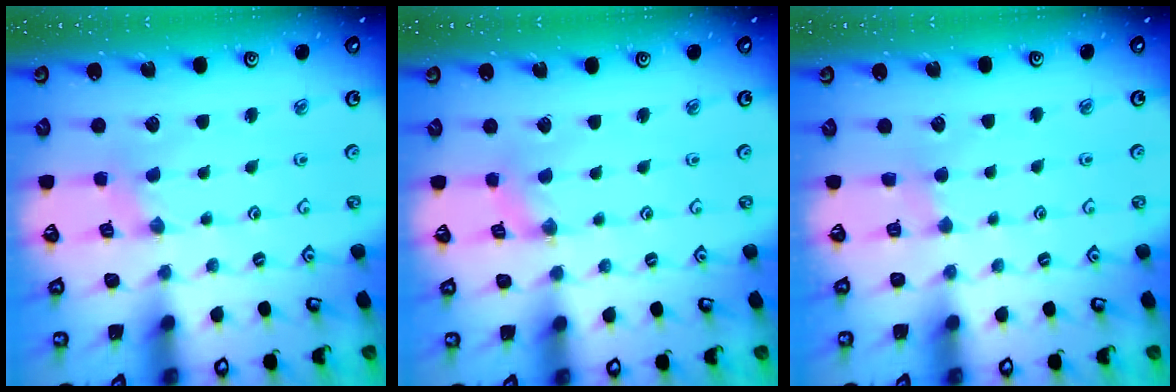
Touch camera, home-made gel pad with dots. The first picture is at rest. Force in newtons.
{"total": 0.7, "press": 0.7, "slide": 0.2}
{"total": 2.0, "press": 2.0, "slide": 0.3}